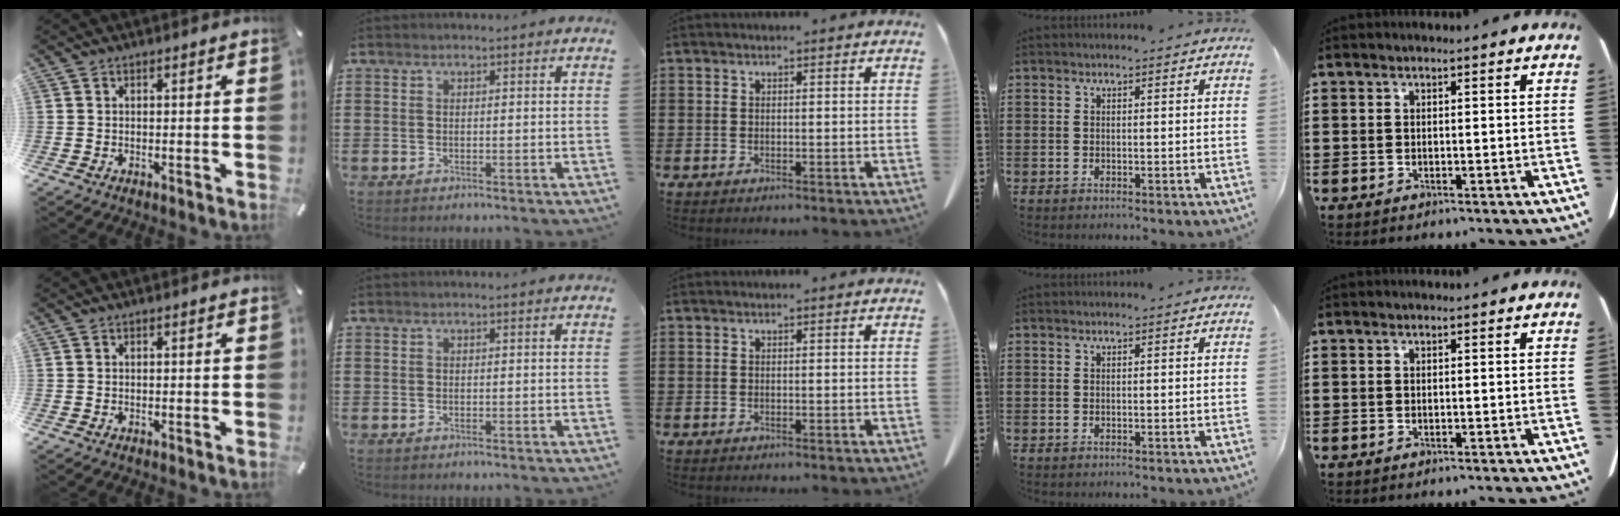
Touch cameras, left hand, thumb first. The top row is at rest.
{}